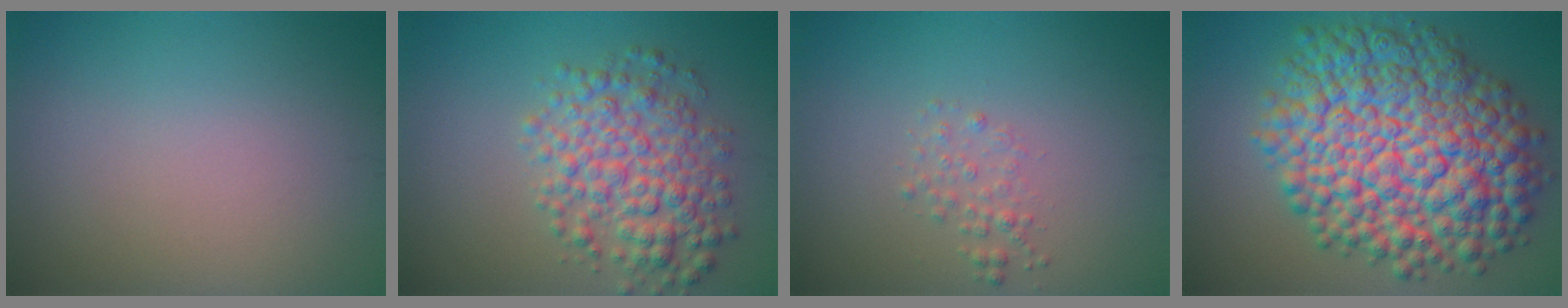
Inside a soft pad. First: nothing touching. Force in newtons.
{"total": 5.5, "press": 5.5, "slide": 0.1}
{"total": 1.3, "press": 1.3, "slide": 0.1}
{"total": 14.3, "press": 14.3, "slide": 0.3}